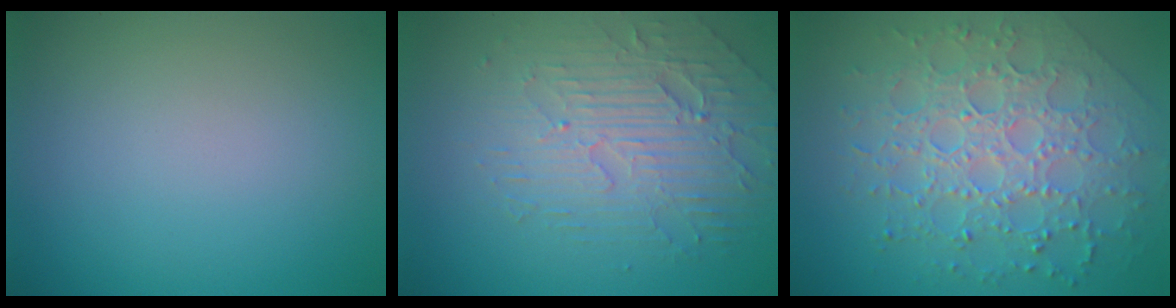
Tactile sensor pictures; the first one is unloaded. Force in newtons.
{"total": 4.6, "press": 3.9, "slide": 2.3}
{"total": 7.8, "press": 5.6, "slide": 5.4}